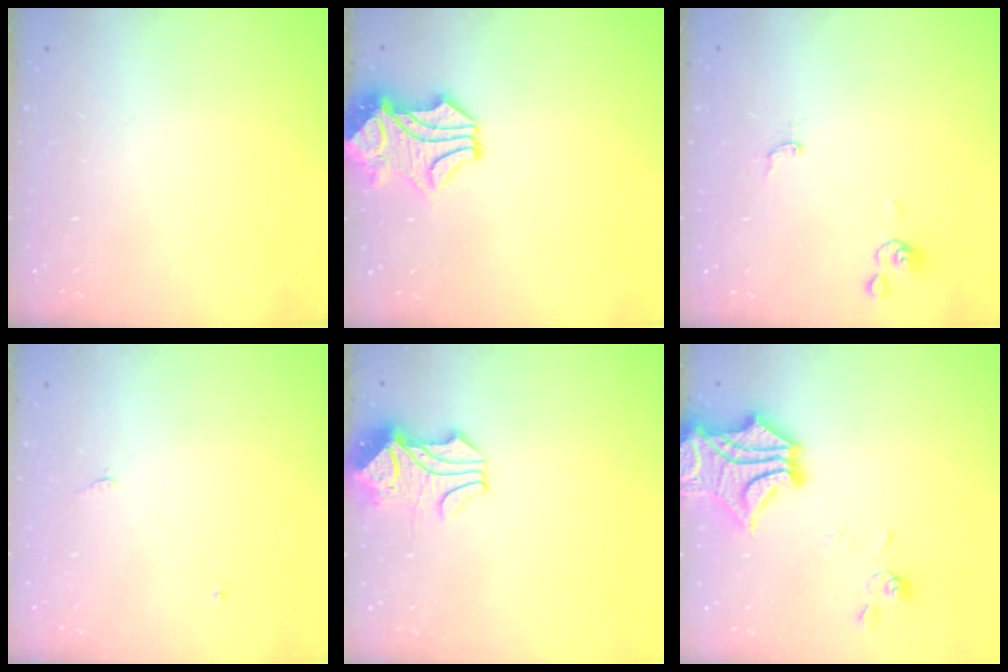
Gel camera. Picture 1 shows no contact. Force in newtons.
{"total": 1.0, "press": 0.3, "slide": 0.9}
{"total": 2.2, "press": 2.2, "slide": 0.3}
{"total": 0.0}
{"total": 1.6, "press": 1.2, "slide": 1.0}
{"total": 10.8, "press": 10.4, "slide": 2.6}